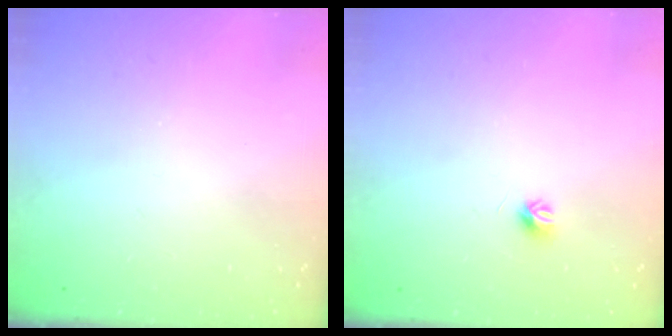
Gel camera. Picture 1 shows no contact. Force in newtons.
{"total": 4.1, "press": 4.0, "slide": 0.6}